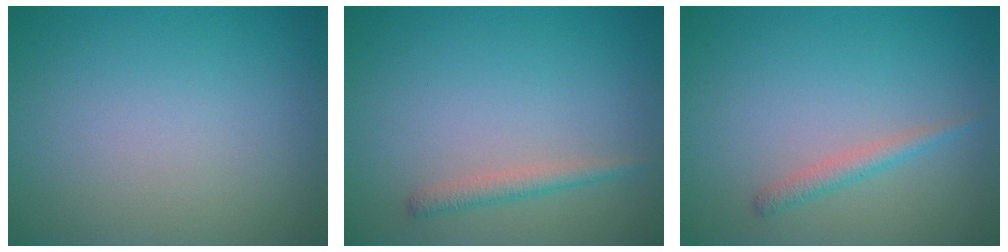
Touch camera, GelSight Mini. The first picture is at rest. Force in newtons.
{"total": 1.5, "press": 1.5, "slide": 0.1}
{"total": 1.5, "press": 1.5, "slide": 0.1}